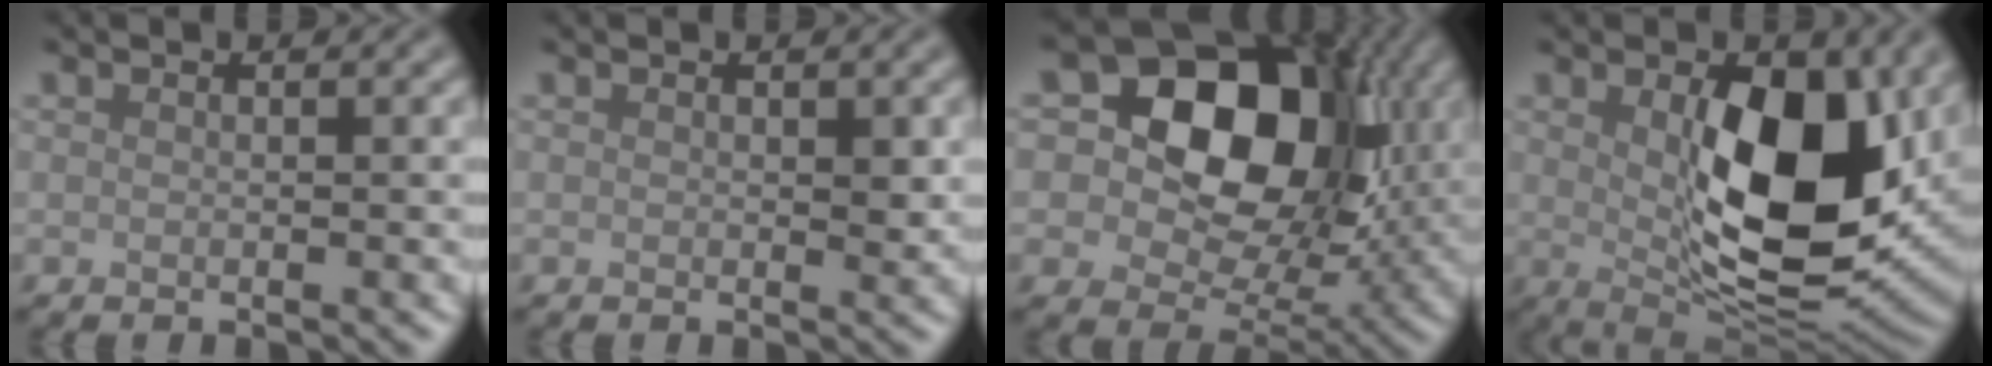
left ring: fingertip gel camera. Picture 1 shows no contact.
{"total": 1.1, "force": [0.2, 0.6, 0.9], "torque": [-0.009, -0.005, 0.003]}
{"total": 14.6, "force": [4.3, 9.8, 9.9], "torque": [-0.146, 0.017, 0.066]}
{"total": 11.3, "force": [1.4, 5.4, 9.9], "torque": [-0.151, -0.011, 0.033]}